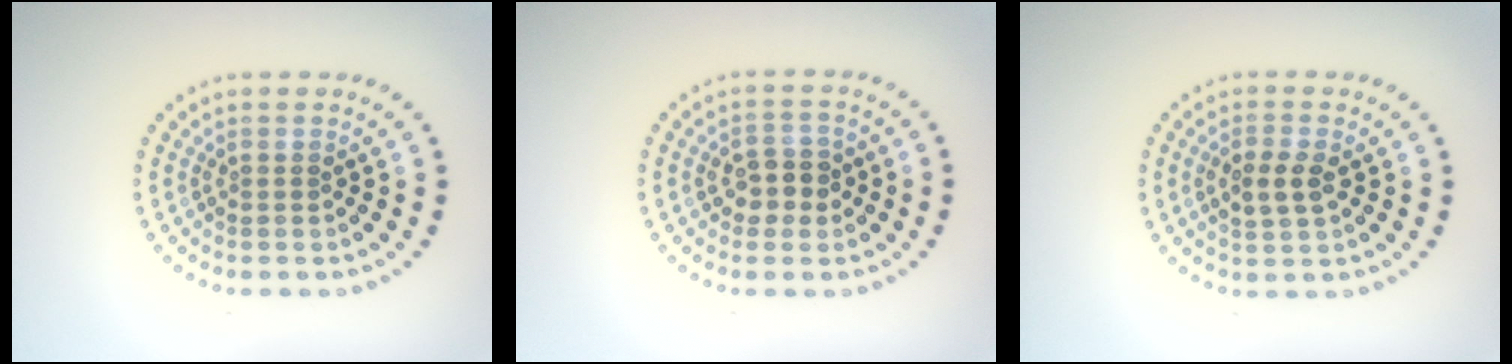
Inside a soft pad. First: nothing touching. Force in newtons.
{"total": 2.8, "press": 2.8, "slide": 0.4}
{"total": 2.5, "press": 2.5, "slide": 0.3}